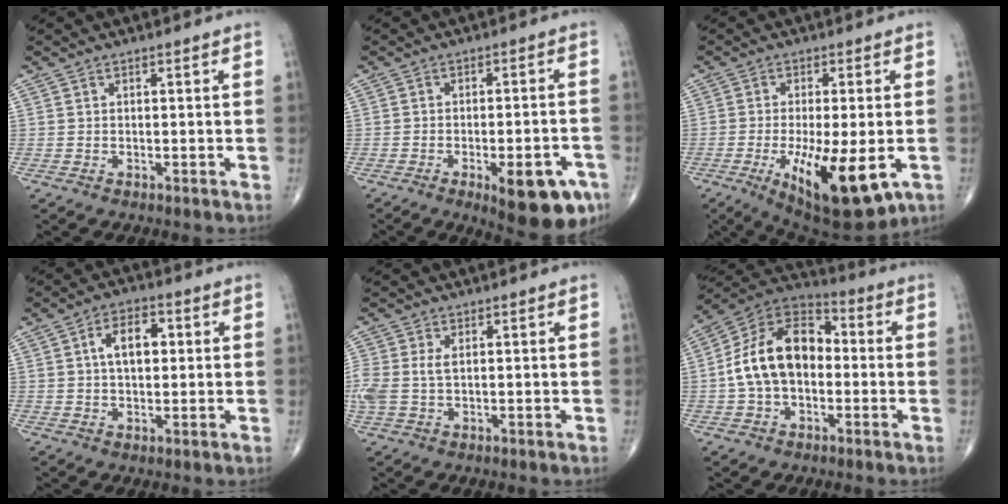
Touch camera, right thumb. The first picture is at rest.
{"total": 12.5, "force": [-6.0, 4.4, 10.1], "torque": [-0.108, 0.019, -0.071]}
{"total": 15.3, "force": [-4.6, 4.9, 13.7], "torque": [-0.214, -0.019, -0.056]}
{"total": 7.3, "force": [1.4, 4.3, 5.8], "torque": [-0.083, 0.013, 0.018]}
{"total": 5.0, "force": [0.6, 3.0, 4.0], "torque": [-0.117, 0.012, 0.017]}
{"total": 16.0, "force": [-0.6, 10.6, 12.0], "torque": [-0.199, 0.041, -0.023]}